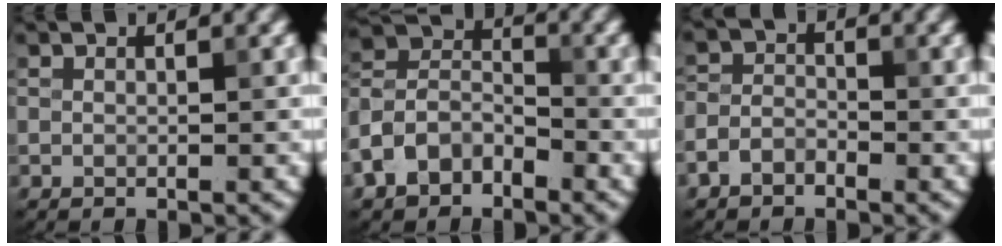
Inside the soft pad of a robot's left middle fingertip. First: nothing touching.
{"total": 5.3, "force": [-3.1, 3.5, 2.6], "torque": [-0.052, 0.006, -0.072]}
{"total": 2.2, "force": [-1.5, 1.4, 0.9], "torque": [-0.015, 0.006, -0.038]}